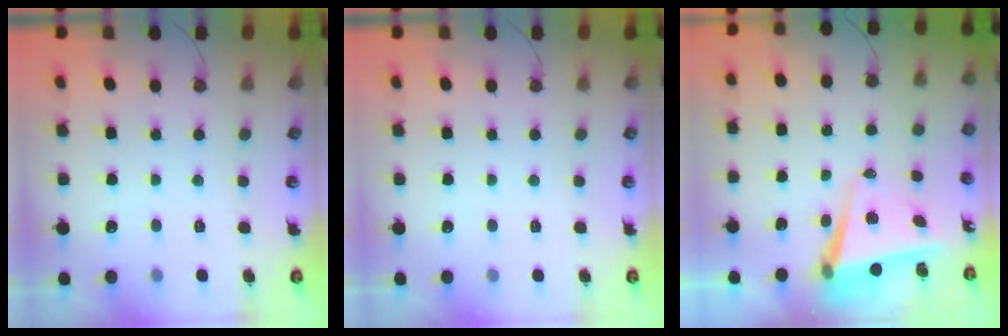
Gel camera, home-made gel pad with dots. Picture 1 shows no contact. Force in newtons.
{"total": 0.0}
{"total": 6.1, "press": 6.0, "slide": 1.1}